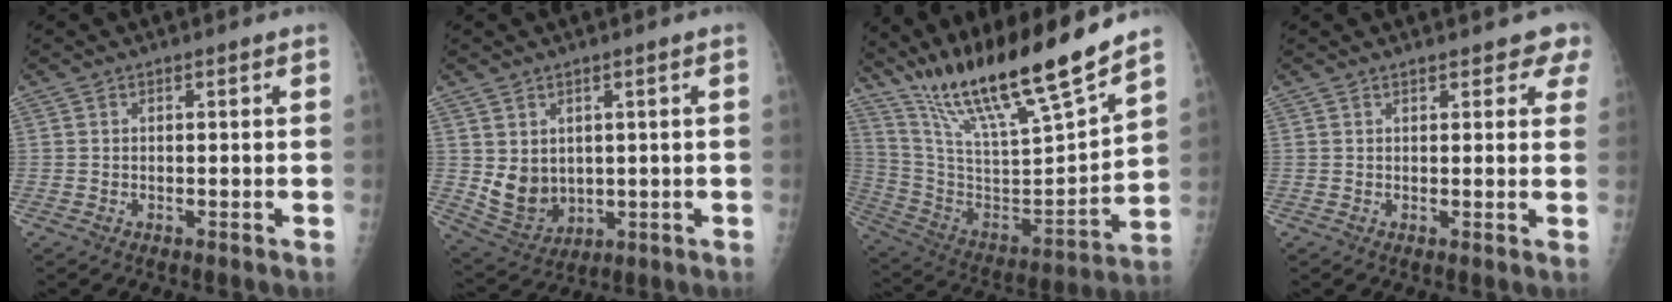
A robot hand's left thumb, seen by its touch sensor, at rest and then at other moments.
{"total": 7.8, "force": [1.0, 6.3, 4.4], "torque": [-0.058, -0.020, 0.047]}
{"total": 24.6, "force": [19.7, 2.5, 14.5], "torque": [-0.235, -0.092, 0.353]}
{"total": 4.3, "force": [3.6, 1.8, 1.4], "torque": [0.017, -0.012, 0.029]}